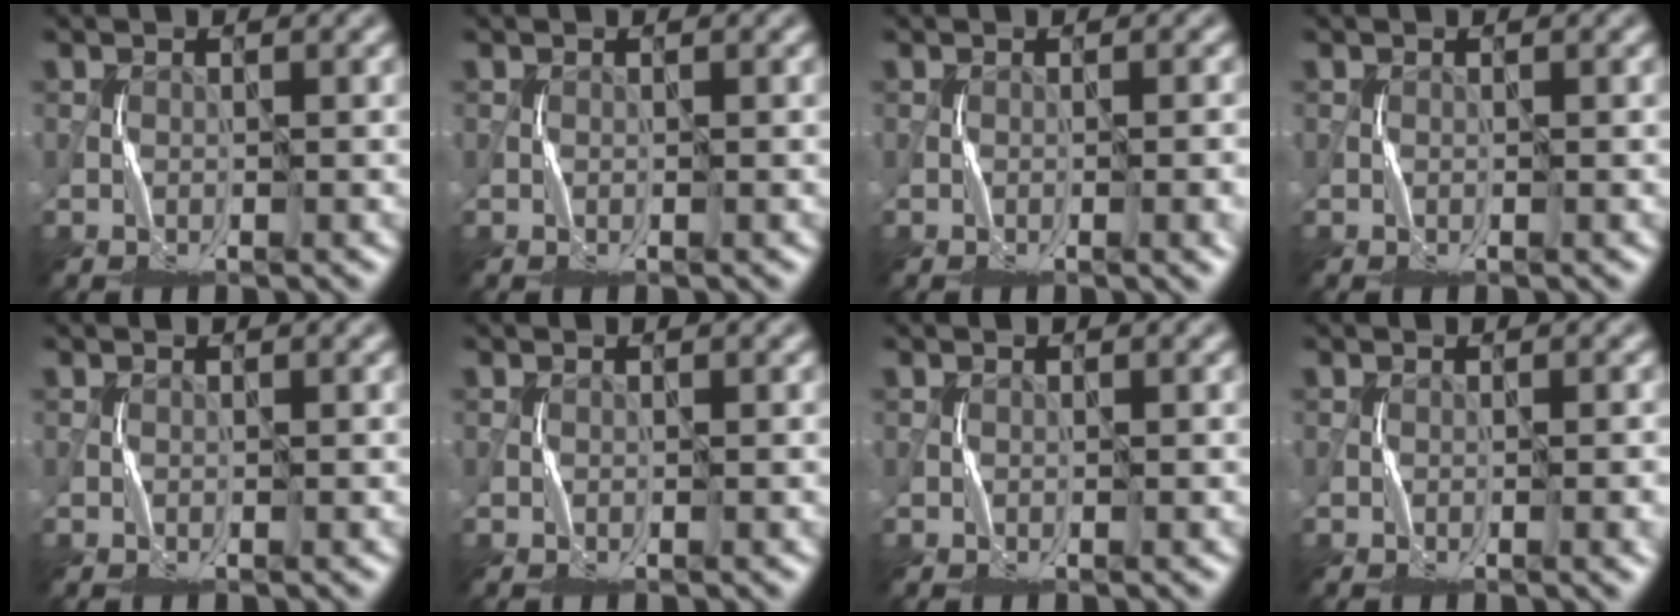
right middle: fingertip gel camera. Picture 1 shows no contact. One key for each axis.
{"total": 0.0}
{"total": 3.0, "fx": -0.6, "fy": 0.9, "fz": 2.7, "tx": -0.018, "ty": 0.006, "tz": -0.001}
{"total": 0.0}
{"total": 0.0}
{"total": 0.0}
{"total": 0.0}
{"total": 2.1, "fx": -0.4, "fy": 0.5, "fz": 1.9, "tx": -0.014, "ty": 0.005, "tz": -0.001}